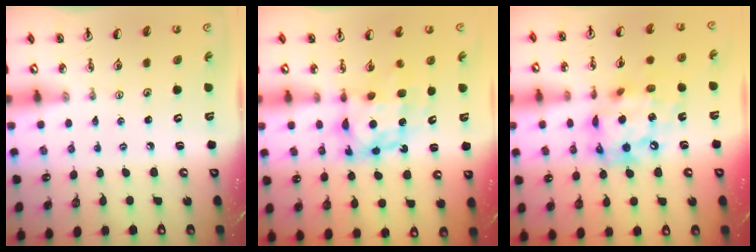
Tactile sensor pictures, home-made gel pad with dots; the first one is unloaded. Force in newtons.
{"total": 7.7, "press": 7.7, "slide": 0.7}
{"total": 16.3, "press": 16.2, "slide": 1.6}